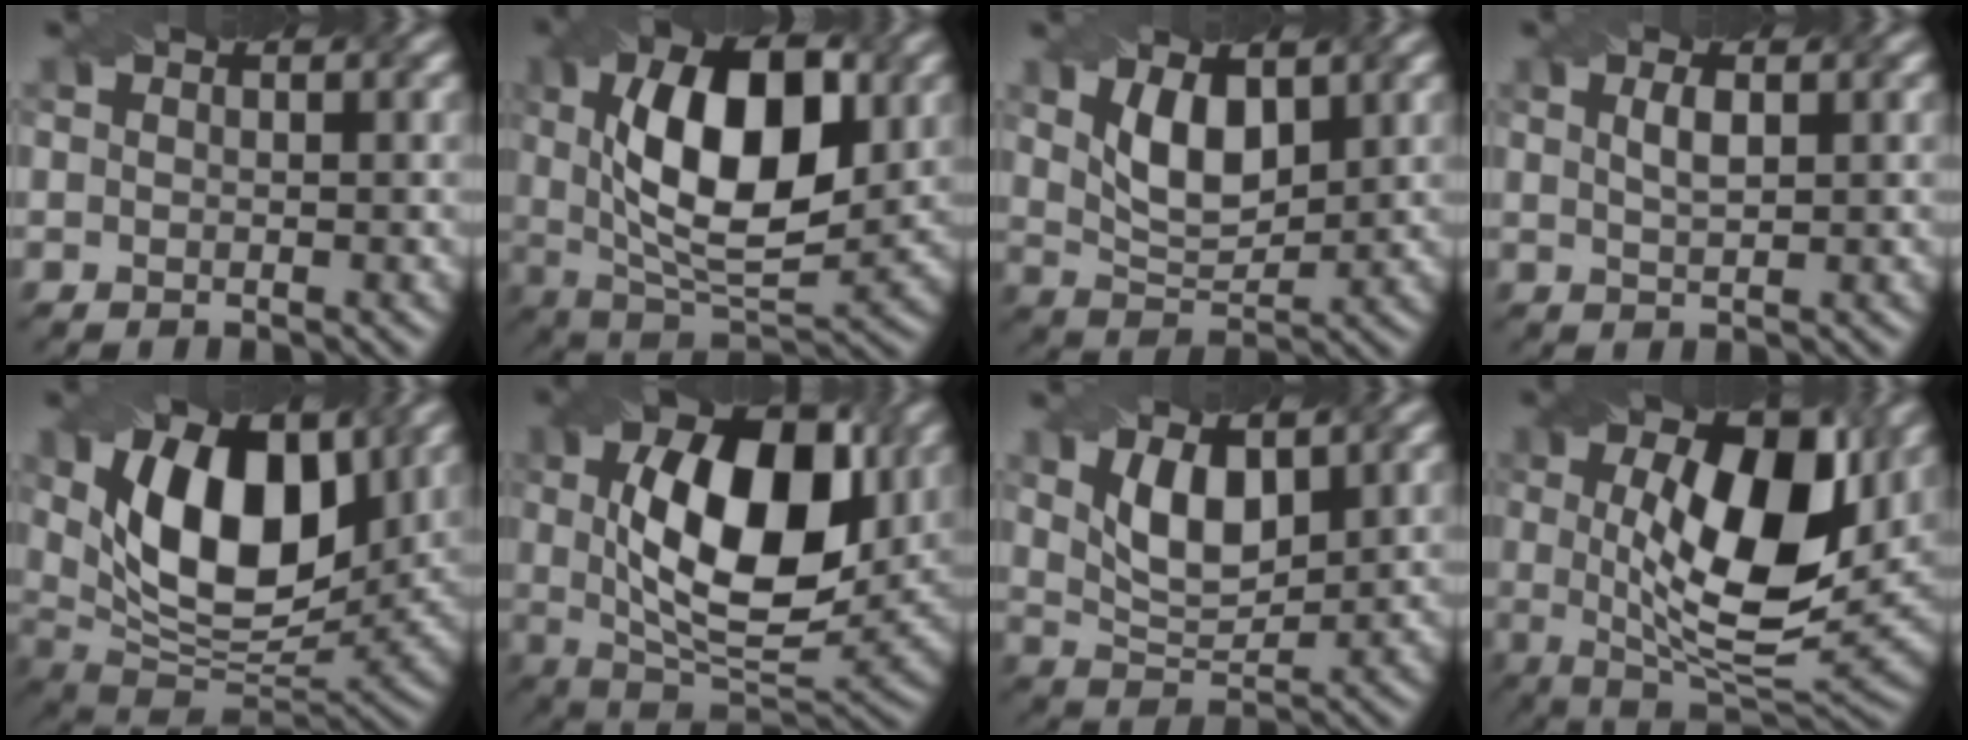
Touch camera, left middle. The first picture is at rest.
{"total": 11.2, "force": [1.9, 5.1, 9.8], "torque": [-0.151, 0.011, 0.029]}
{"total": 4.5, "force": [1.5, 2.3, 3.5], "torque": [-0.076, 0.000, 0.033]}
{"total": 1.4, "force": [0.3, 0.4, 1.4], "torque": [-0.027, 0.007, 0.010]}
{"total": 12.2, "force": [3.0, 6.7, 9.7], "torque": [-0.152, 0.001, 0.050]}
{"total": 11.8, "force": [1.9, 6.0, 10.0], "torque": [-0.151, 0.007, 0.029]}
{"total": 4.4, "force": [1.6, 2.2, 3.5], "torque": [-0.076, -0.001, 0.034]}
{"total": 12.1, "force": [1.7, 5.0, 10.8], "torque": [-0.162, 0.007, 0.027]}